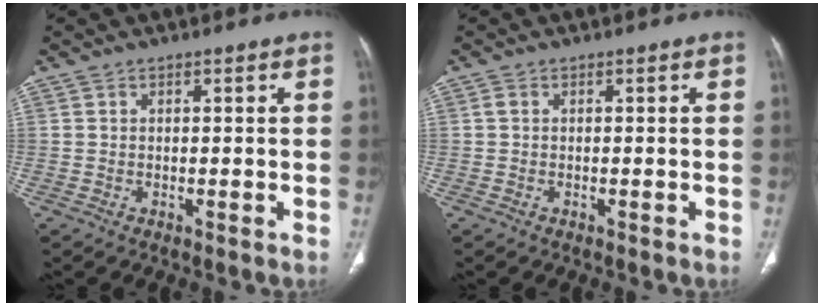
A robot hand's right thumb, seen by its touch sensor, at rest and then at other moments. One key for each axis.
{"total": 0.7, "fx": 0.1, "fy": 0.5, "fz": 0.4, "tx": -0.008, "ty": 0.004, "tz": 0.001}